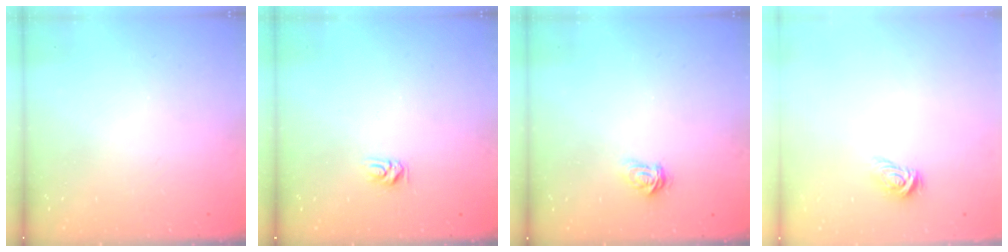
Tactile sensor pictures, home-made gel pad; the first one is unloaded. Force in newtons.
{"total": 3.6, "press": 3.5, "slide": 0.4}
{"total": 3.1, "press": 3.1, "slide": 0.3}
{"total": 3.7, "press": 3.7, "slide": 0.4}